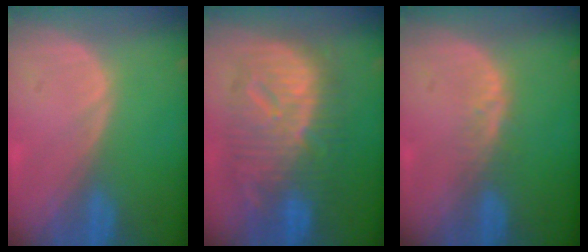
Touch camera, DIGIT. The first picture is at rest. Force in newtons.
{"total": 12.5, "press": 12.4, "slide": 1.1}
{"total": 2.1, "press": 2.1, "slide": 0.2}